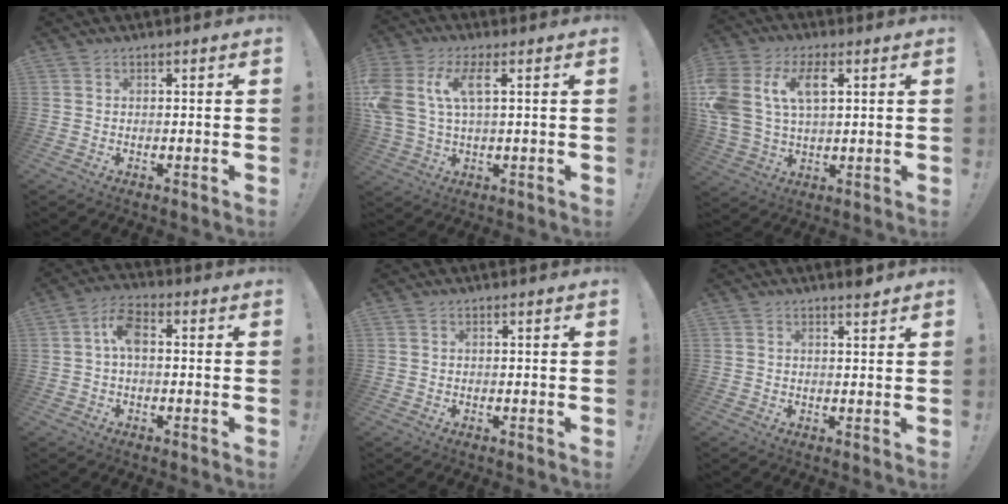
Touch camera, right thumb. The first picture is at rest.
{"total": 9.8, "force": [3.3, 4.4, 8.1], "torque": [-0.191, -0.004, 0.060]}
{"total": 13.0, "force": [4.3, 8.2, 9.1], "torque": [-0.195, 0.000, 0.081]}
{"total": 6.5, "force": [0.3, 3.6, 5.5], "torque": [-0.105, 0.012, 0.006]}
{"total": 0.0}
{"total": 2.1, "force": [1.8, -0.2, 1.0], "torque": [-0.005, -0.016, 0.028]}